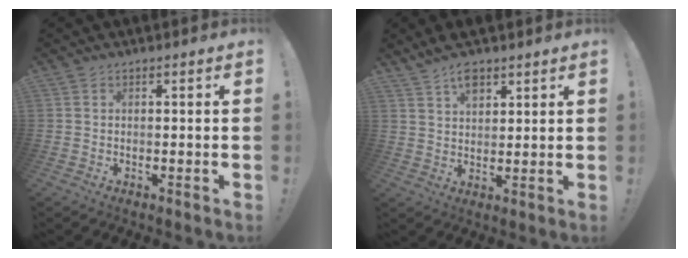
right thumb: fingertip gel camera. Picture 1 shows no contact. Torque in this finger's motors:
{"motor_torque": [-0.03, 0.15, 0.11, 0.12, 0.01]}